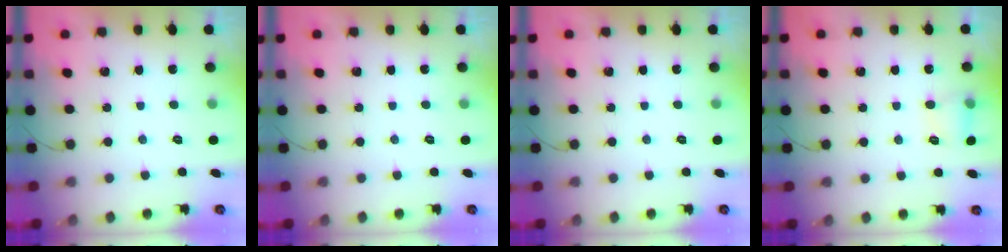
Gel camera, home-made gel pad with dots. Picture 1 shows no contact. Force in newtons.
{"total": 0.0}
{"total": 0.0}
{"total": 5.7, "press": 5.5, "slide": 1.7}